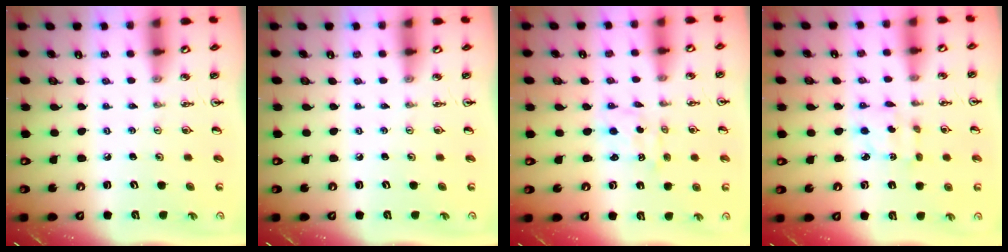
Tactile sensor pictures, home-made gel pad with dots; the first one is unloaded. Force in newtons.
{"total": 0.0}
{"total": 0.7, "press": 0.7, "slide": 0.1}
{"total": 2.7, "press": 2.7, "slide": 0.2}